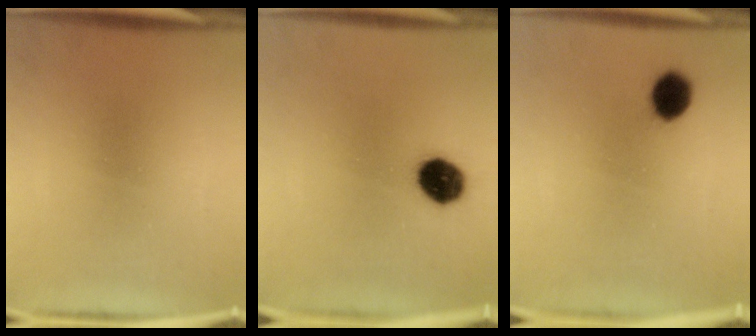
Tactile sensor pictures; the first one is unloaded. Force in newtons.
{"total": 9.6}
{"total": 6.8}